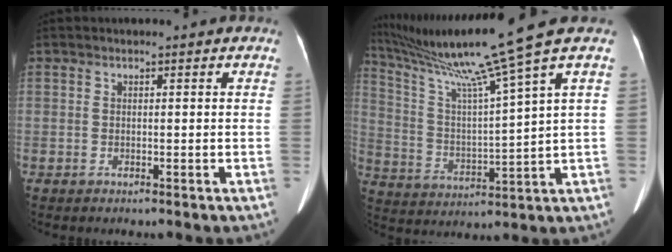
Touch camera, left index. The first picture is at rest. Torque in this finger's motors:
{"motor_torque": [-0.27, -0.34, -0.10, 0.06]}